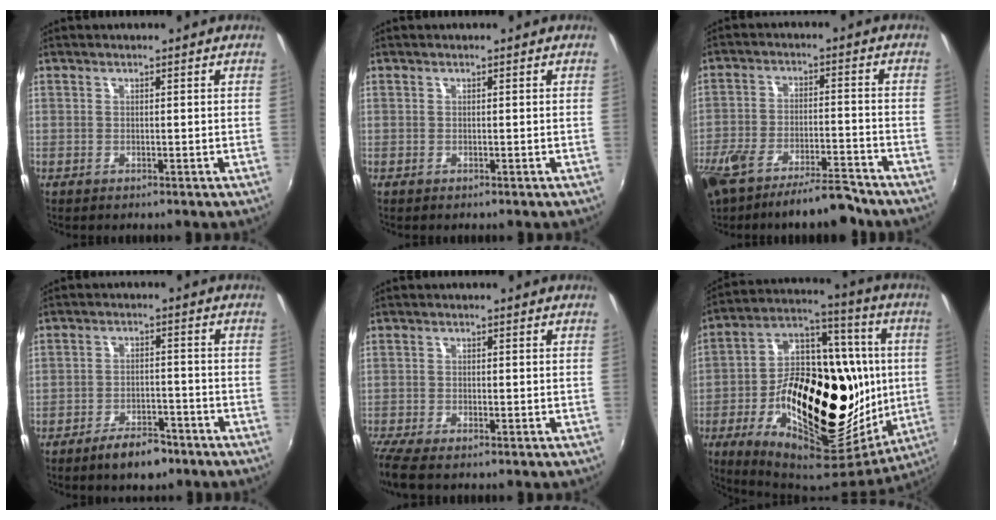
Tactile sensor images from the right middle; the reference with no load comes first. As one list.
[{"total": 0.0}, {"total": 13.8, "force": [-11.2, 3.5, 7.4], "torque": [-0.162, -0.011, -0.186]}, {"total": 6.3, "force": [-4.8, 2.7, 3.1], "torque": [-0.071, 0.009, -0.067]}, {"total": 4.5, "force": [-3.4, 0.9, 2.7], "torque": [-0.072, -0.017, -0.067]}, {"total": 35.0, "force": [-5.5, 18.8, 29.0], "torque": [-0.482, 0.022, -0.059]}]